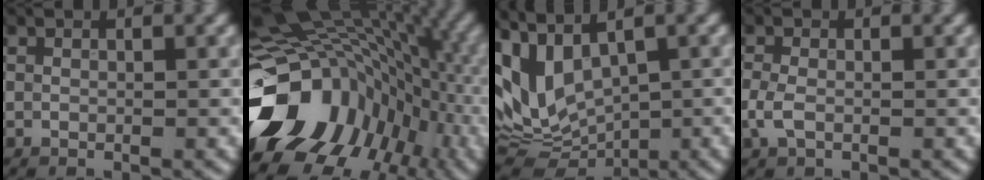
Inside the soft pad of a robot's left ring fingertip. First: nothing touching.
{"total": 16.3, "force": [-5.5, 12.0, 9.6], "torque": [-0.189, -0.012, -0.090]}
{"total": 8.2, "force": [2.0, 4.4, 6.6], "torque": [-0.144, -0.016, 0.051]}
{"total": 1.8, "force": [-0.5, 1.1, 1.4], "torque": [-0.035, 0.000, -0.015]}